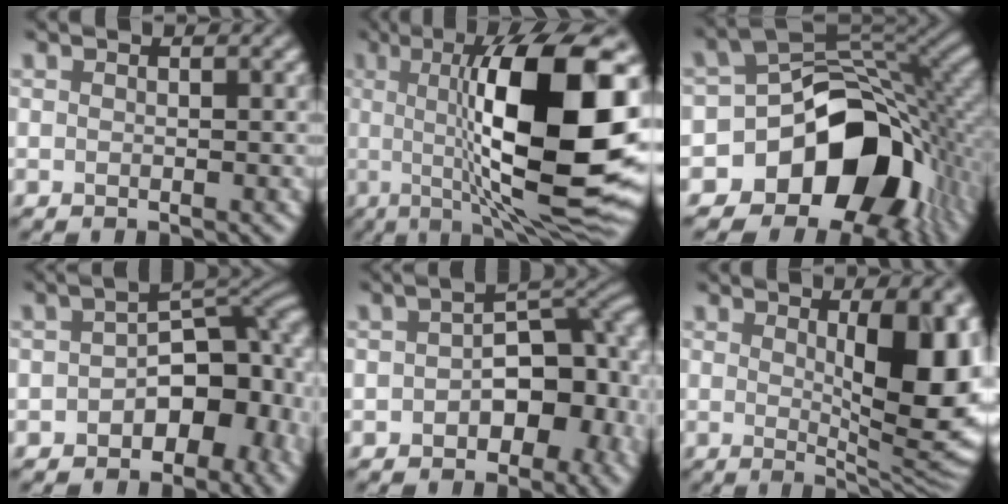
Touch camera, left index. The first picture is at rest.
{"total": 16.2, "force": [0.9, 4.5, 15.5], "torque": [-0.199, 0.001, 0.006]}
{"total": 14.0, "force": [-5.8, 9.5, 8.5], "torque": [-0.125, -0.009, -0.104]}
{"total": 9.5, "force": [-2.8, 5.8, 7.0], "torque": [-0.071, -0.001, -0.049]}
{"total": 8.7, "force": [-1.9, 5.3, 6.7], "torque": [-0.070, 0.001, -0.032]}
{"total": 10.7, "force": [1.3, 3.7, 10.0], "torque": [-0.111, -0.007, 0.027]}